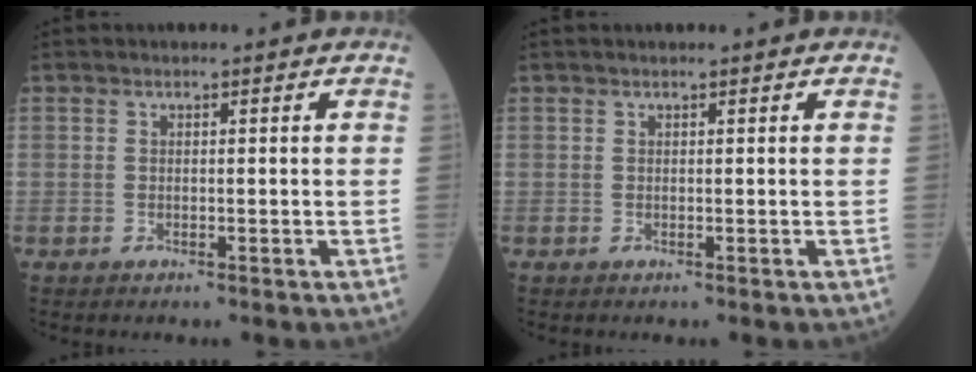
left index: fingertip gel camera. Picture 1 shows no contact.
{"total": 0.6, "force": [0.5, 0.0, 0.2], "torque": [-0.005, 0.009, 0.008]}